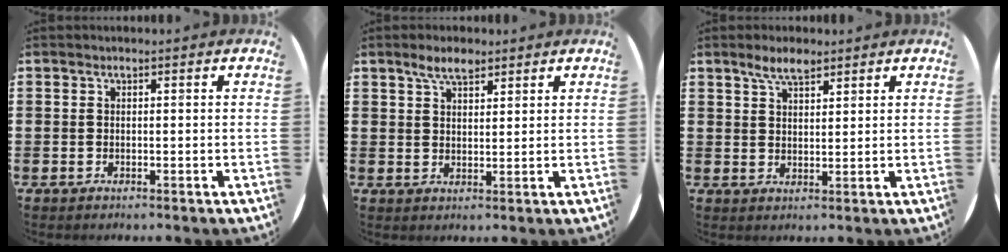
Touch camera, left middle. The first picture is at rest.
{"total": 3.8, "force": [2.9, 1.4, 2.0], "torque": [-0.035, 0.003, 0.051]}
{"total": 3.9, "force": [3.0, 1.4, 2.1], "torque": [-0.037, 0.002, 0.053]}